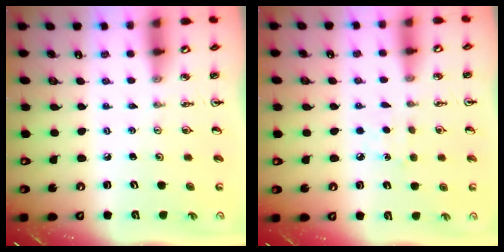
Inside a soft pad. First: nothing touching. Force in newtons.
{"total": 5.5, "press": 5.5, "slide": 0.7}